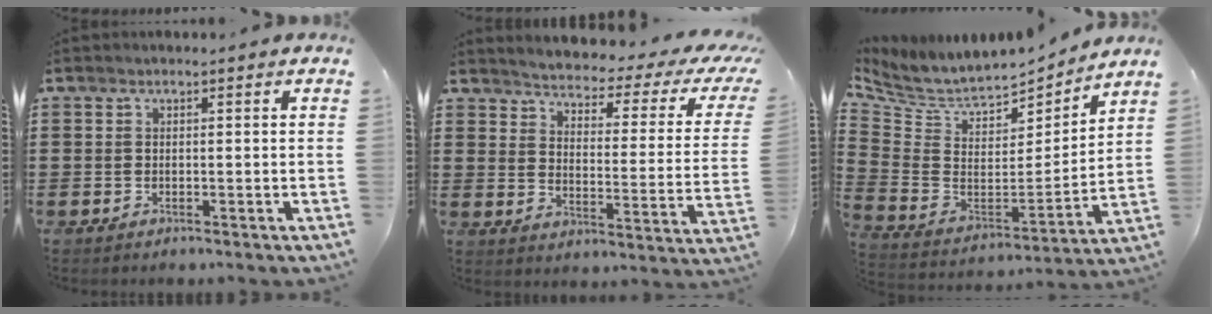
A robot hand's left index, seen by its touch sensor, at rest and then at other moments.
{"total": 3.0, "force": [2.4, 0.3, 1.7], "torque": [-0.049, -0.026, 0.031]}
{"total": 6.2, "force": [5.7, 1.6, 1.8], "torque": [-0.070, -0.052, 0.096]}